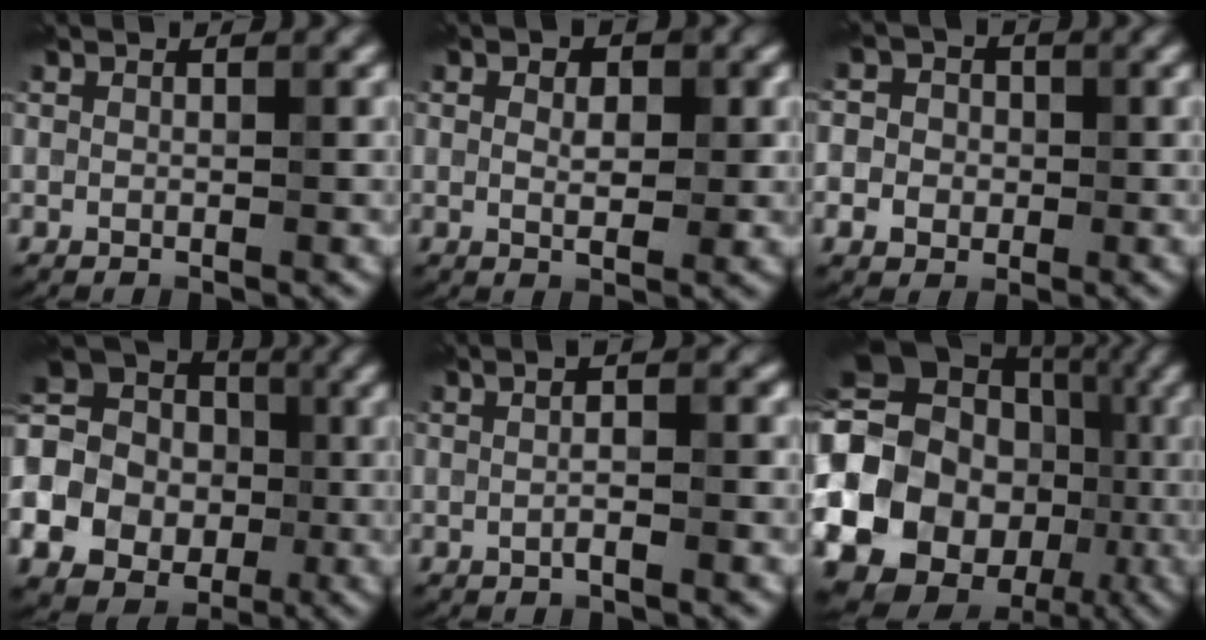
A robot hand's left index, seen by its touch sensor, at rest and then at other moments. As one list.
[{"total": 2.7, "force": [0.7, 1.6, 2.0], "torque": [-0.017, -0.002, 0.005]}, {"total": 4.5, "force": [0.0, 4.1, 1.7], "torque": [-0.008, 0.017, -0.026]}, {"total": 17.3, "force": [-2.9, 15.8, 6.6], "torque": [-0.184, 0.001, -0.088]}, {"total": 2.7, "force": [0.2, 0.8, 2.6], "torque": [-0.020, -0.002, -0.011]}, {"total": 23.0, "force": [-4.8, 20.4, 9.5], "torque": [-0.187, -0.023, -0.114]}]